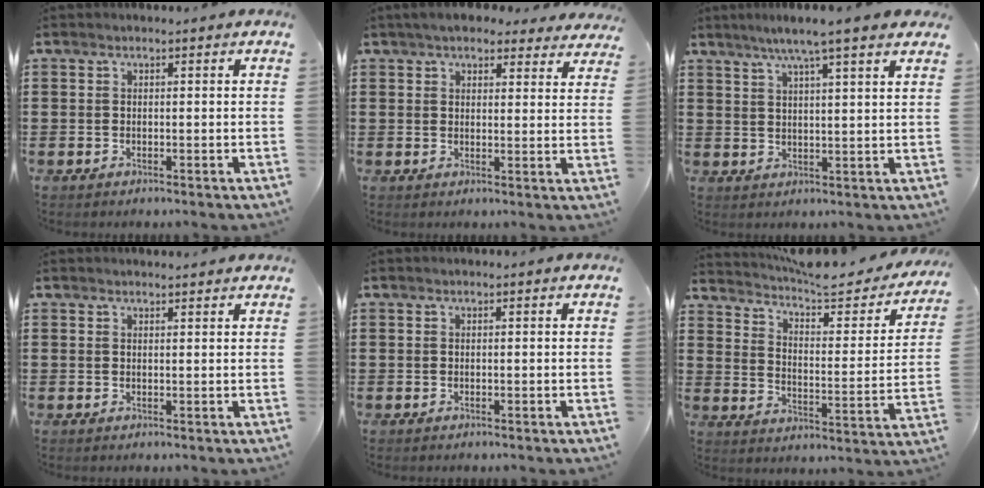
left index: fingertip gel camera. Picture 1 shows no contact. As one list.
[{"total": 4.7, "force": [4.2, 1.3, 1.6], "torque": [-0.044, -0.005, 0.078]}, {"total": 6.0, "force": [4.6, -0.4, 3.9], "torque": [-0.087, -0.009, 0.079]}, {"total": 1.1, "force": [1.1, 0.0, 0.1], "torque": [-0.005, -0.001, 0.021]}, {"total": 0.0}, {"total": 6.0, "force": [5.4, 1.1, 2.4], "torque": [-0.069, -0.035, 0.088]}]